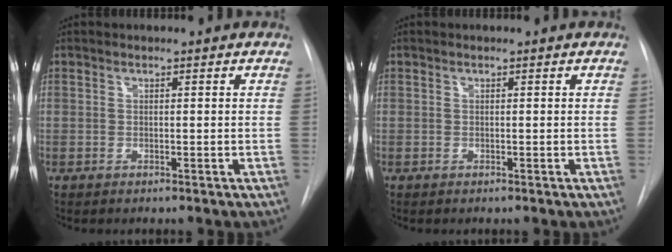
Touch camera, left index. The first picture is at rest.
{"total": 0.0}